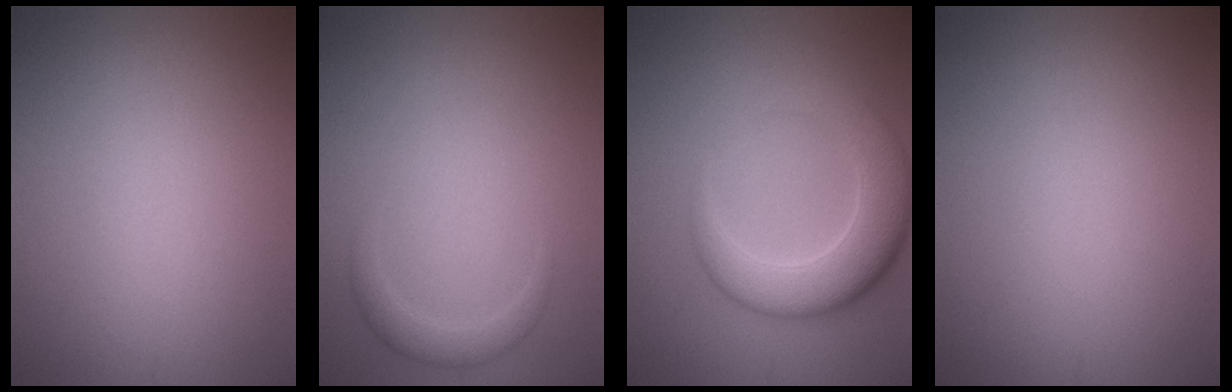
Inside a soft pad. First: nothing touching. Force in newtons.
{"total": 1.6, "press": 1.6, "slide": 0.1}
{"total": 6.5, "press": 6.5, "slide": 0.5}
{"total": 0.0}